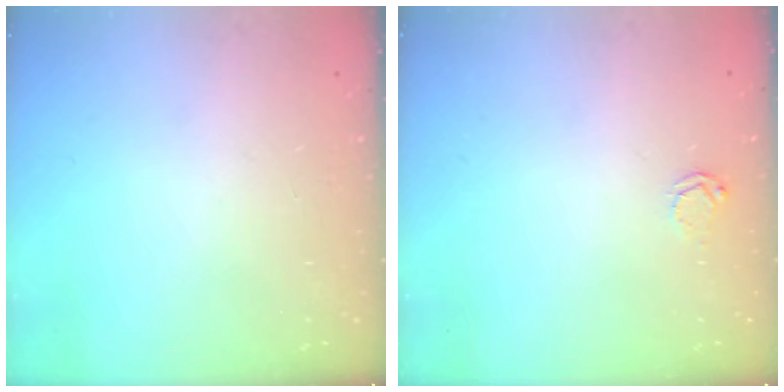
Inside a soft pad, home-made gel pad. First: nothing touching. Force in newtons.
{"total": 3.7, "press": 3.7, "slide": 0.4}